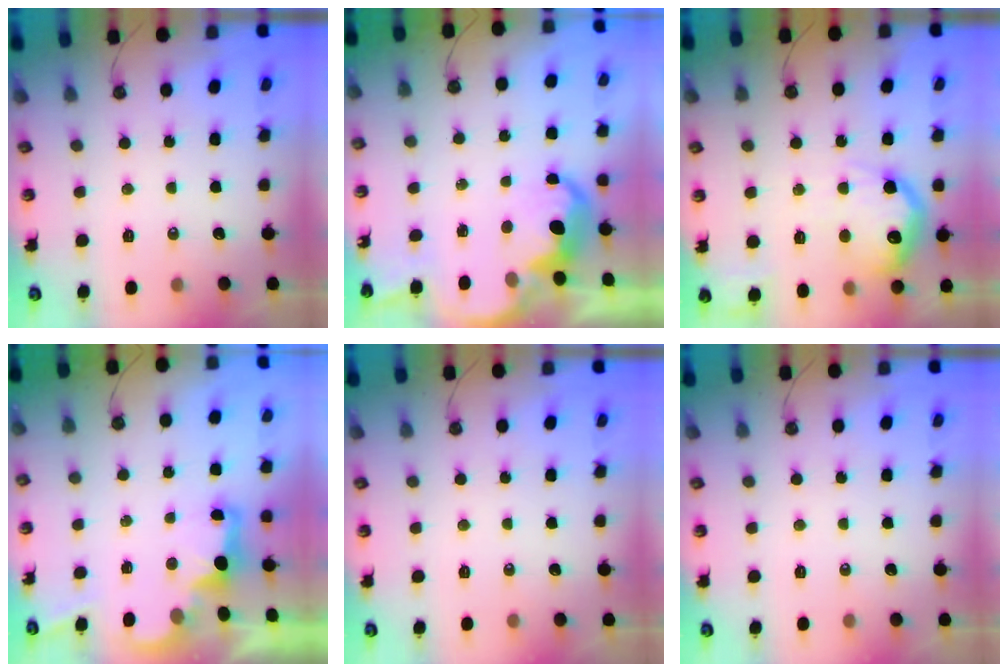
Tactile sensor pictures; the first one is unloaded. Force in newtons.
{"total": 7.3, "press": 7.3, "slide": 0.6}
{"total": 17.1, "press": 17.1, "slide": 0.7}
{"total": 2.9, "press": 2.9, "slide": 0.6}
{"total": 0.0}
{"total": 0.0}